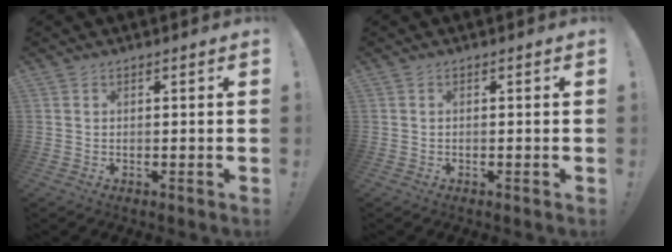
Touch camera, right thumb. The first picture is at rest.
{"total": 0.0}